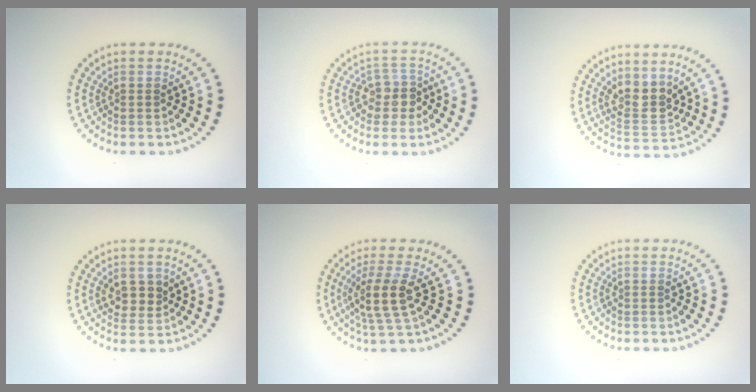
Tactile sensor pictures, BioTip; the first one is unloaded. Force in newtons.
{"total": 2.5, "press": 2.2, "slide": 1.2}
{"total": 3.2, "press": 2.8, "slide": 1.5}
{"total": 2.3, "press": 2.2, "slide": 0.8}
{"total": 3.7, "press": 2.9, "slide": 2.2}
{"total": 0.0}